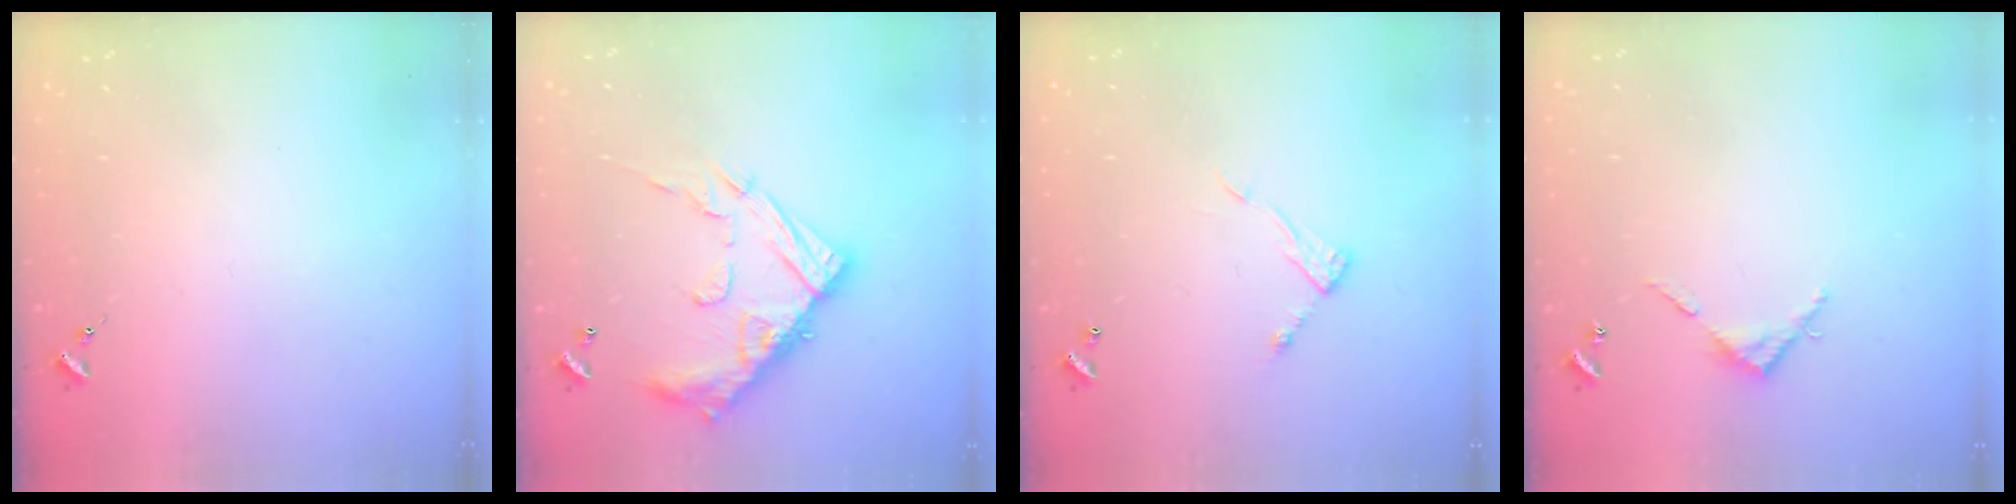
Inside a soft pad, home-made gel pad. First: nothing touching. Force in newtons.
{"total": 18.0, "press": 18.0, "slide": 1.4}
{"total": 6.6, "press": 6.6, "slide": 0.3}
{"total": 4.5, "press": 4.5, "slide": 0.4}